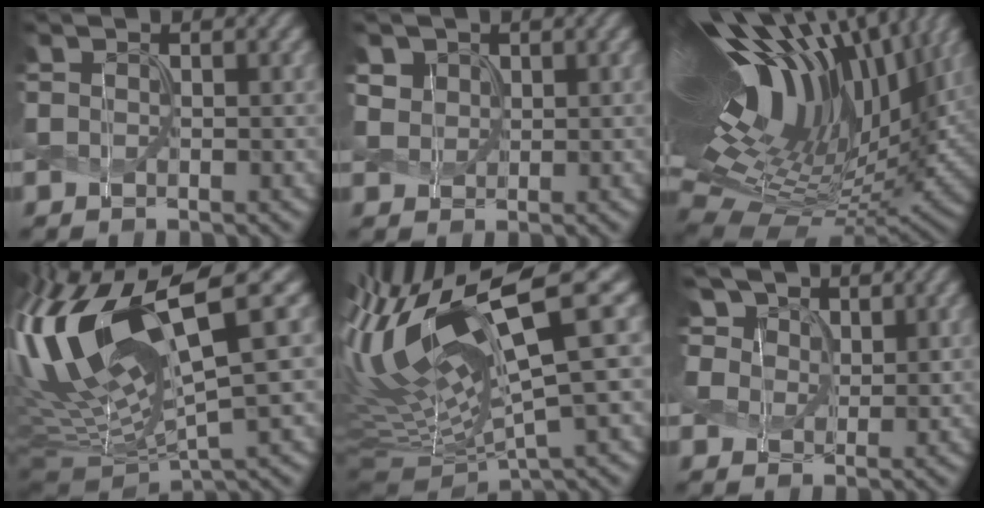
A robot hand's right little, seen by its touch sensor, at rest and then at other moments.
{"total": 2.1, "force": [1.2, 1.5, 0.7], "torque": [-0.029, -0.001, 0.031]}
{"total": 18.6, "force": [7.2, 8.5, 14.9], "torque": [-0.266, 0.054, 0.109]}
{"total": 16.0, "force": [3.5, 4.9, 14.8], "torque": [-0.314, 0.020, 0.078]}
{"total": 14.2, "force": [4.3, 3.7, 13.0], "torque": [-0.265, 0.015, 0.087]}
{"total": 7.6, "force": [4.4, 5.0, 3.6], "torque": [-0.097, 0.014, 0.065]}